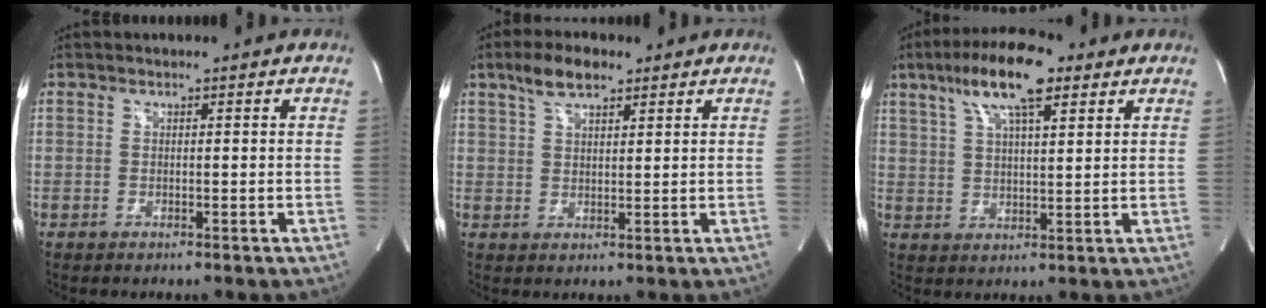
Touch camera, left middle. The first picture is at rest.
{"total": 5.5, "force": [3.8, 2.0, 3.5], "torque": [-0.071, 0.014, 0.071]}
{"total": 11.3, "force": [6.5, 2.7, 8.8], "torque": [-0.164, 0.021, 0.110]}